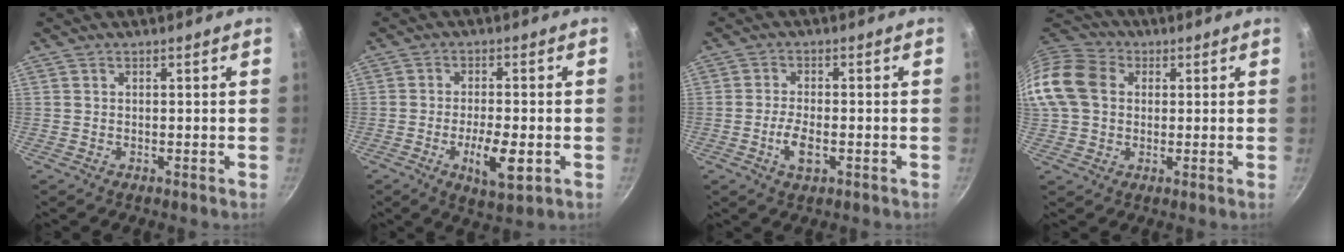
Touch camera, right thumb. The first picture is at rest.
{"total": 7.9, "force": [-2.4, 2.6, 7.0], "torque": [-0.115, 0.005, -0.035]}
{"total": 4.6, "force": [-1.4, 2.0, 3.9], "torque": [-0.078, 0.007, -0.028]}
{"total": 14.7, "force": [1.9, 11.8, 8.5], "torque": [-0.158, 0.028, 0.020]}